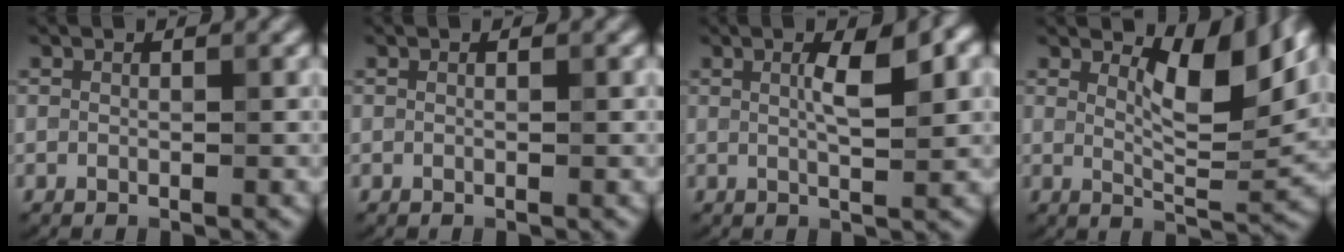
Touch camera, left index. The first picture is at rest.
{"total": 0.0}
{"total": 4.0, "force": [1.1, 0.8, 3.7], "torque": [-0.058, 0.004, 0.015]}
{"total": 5.6, "force": [2.8, 1.5, 4.5], "torque": [-0.077, -0.008, 0.045]}